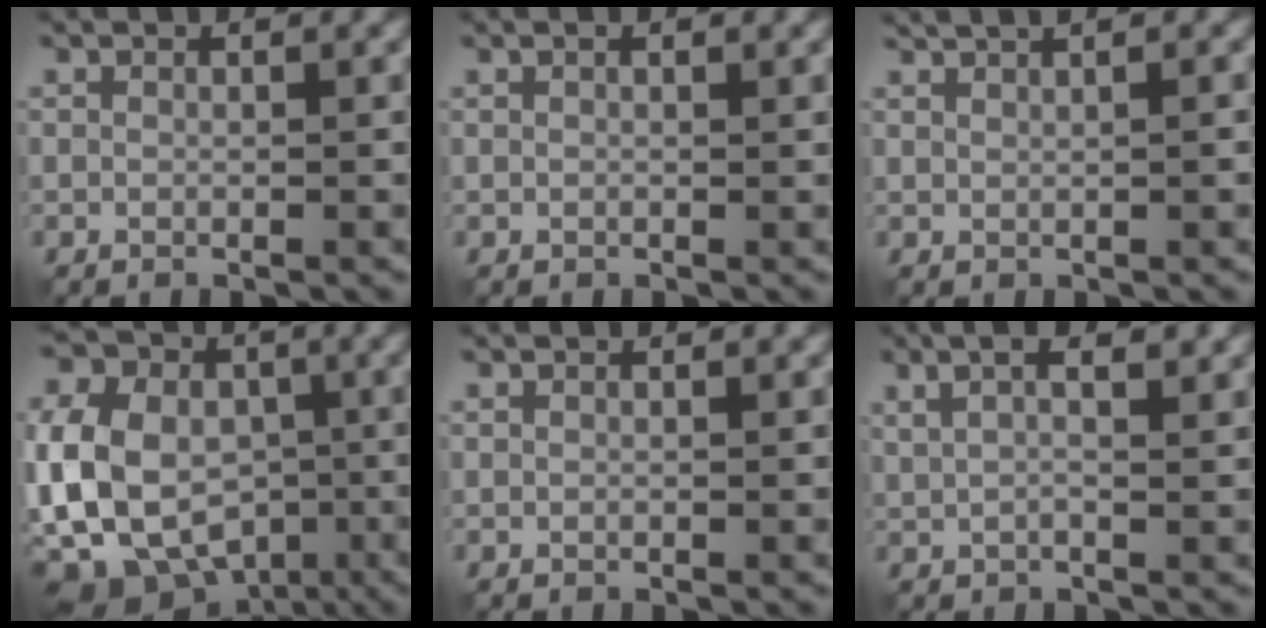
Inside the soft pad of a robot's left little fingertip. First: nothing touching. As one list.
[{"total": 1.2, "force": [0.5, 0.5, 1.0], "torque": [-0.011, -0.002, 0.006]}, {"total": 3.2, "force": [2.0, 1.1, 2.3], "torque": [-0.023, 0.013, 0.017]}, {"total": 17.4, "force": [-3.7, 14.5, 9.0], "torque": [-0.206, 0.000, -0.090]}, {"total": 0.0}, {"total": 5.7, "force": [3.1, 2.2, 4.2], "torque": [-0.065, 0.023, 0.034]}]